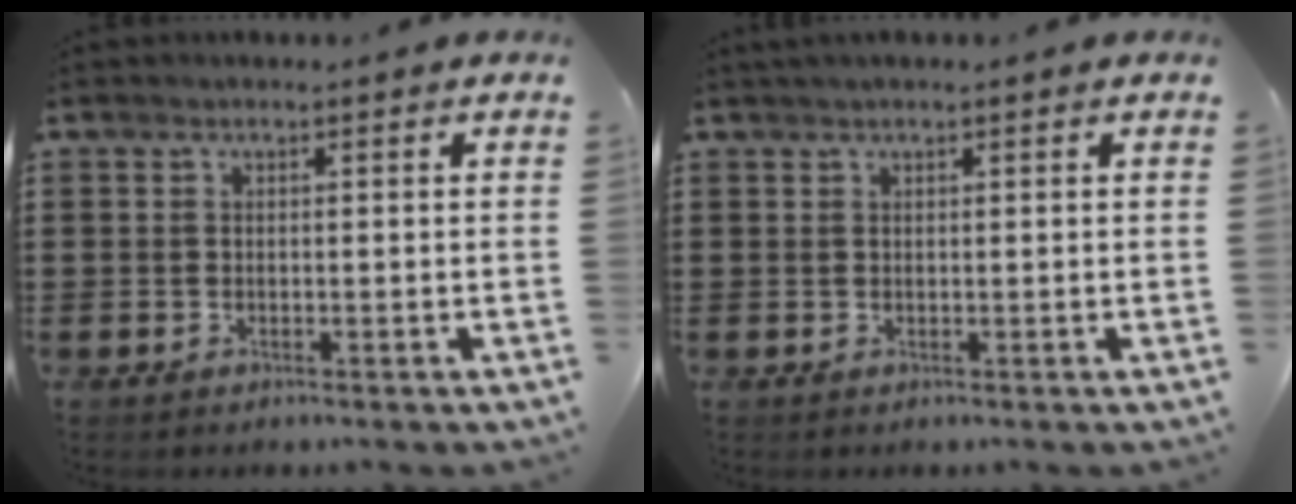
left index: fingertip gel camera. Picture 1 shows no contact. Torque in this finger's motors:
{"motor_torque": [1.99, 0.15, 0.17, 0.08]}